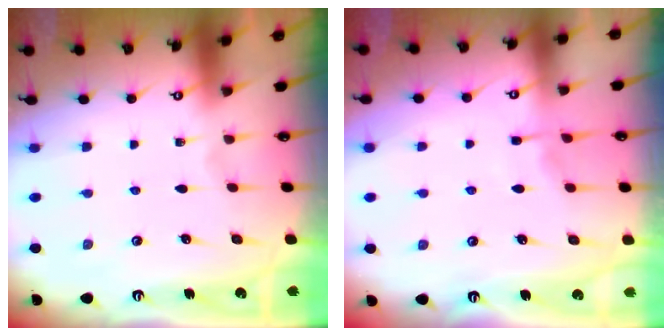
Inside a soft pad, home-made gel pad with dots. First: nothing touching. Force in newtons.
{"total": 3.2, "press": 3.2, "slide": 0.5}